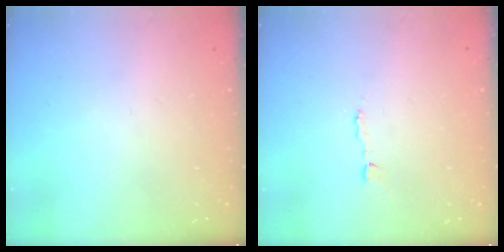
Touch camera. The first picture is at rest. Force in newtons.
{"total": 2.1, "press": 2.1, "slide": 0.0}